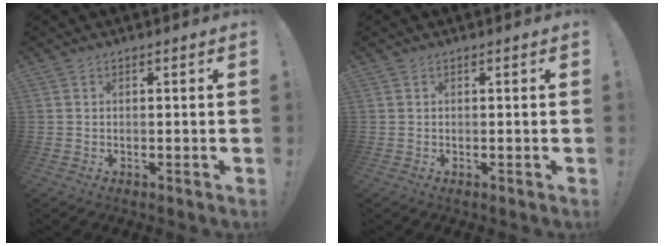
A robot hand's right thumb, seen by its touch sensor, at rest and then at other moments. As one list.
[{"total": 0.0}]